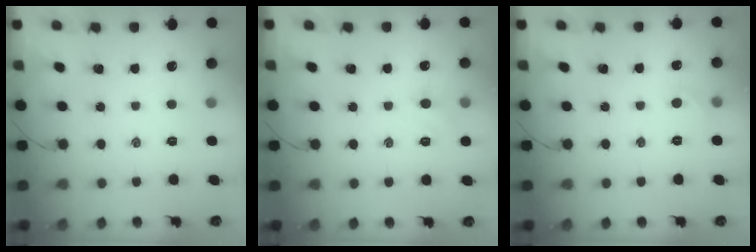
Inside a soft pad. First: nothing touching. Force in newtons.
{"total": 5.6, "press": 5.4, "slide": 1.5}
{"total": 3.8, "press": 3.5, "slide": 1.3}